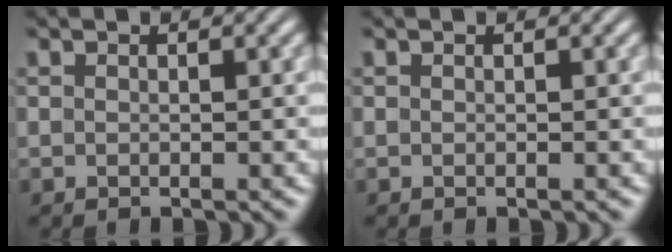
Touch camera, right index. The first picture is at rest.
{"total": 0.0}